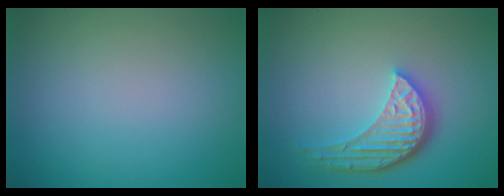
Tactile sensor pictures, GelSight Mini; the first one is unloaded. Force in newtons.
{"total": 5.1, "press": 3.8, "slide": 3.4}